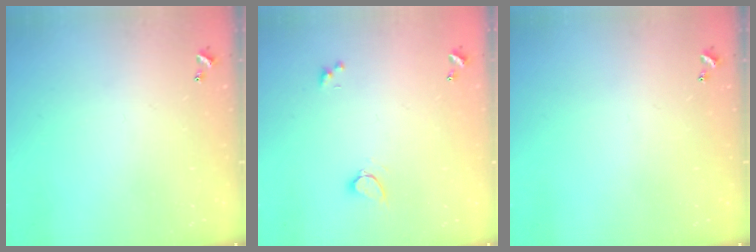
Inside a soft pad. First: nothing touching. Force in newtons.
{"total": 0.9, "press": 0.8, "slide": 0.5}
{"total": 0.0}